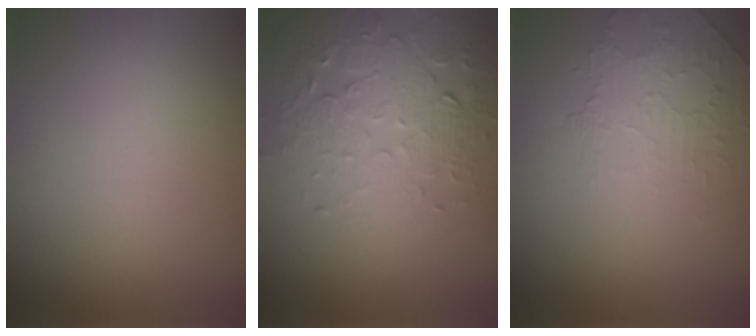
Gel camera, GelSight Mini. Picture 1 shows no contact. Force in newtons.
{"total": 5.4, "press": 3.7, "slide": 3.9}
{"total": 2.0, "press": 0.8, "slide": 1.8}